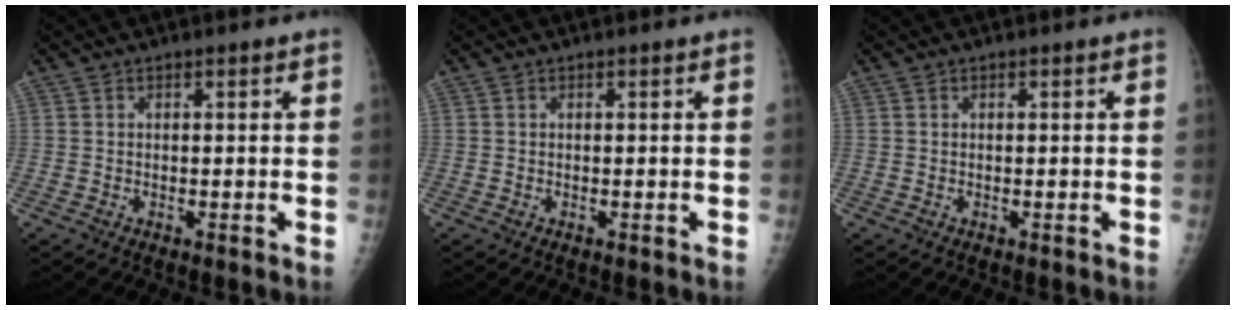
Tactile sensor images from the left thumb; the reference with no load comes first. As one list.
[{"total": 0.0}, {"total": 0.0}]